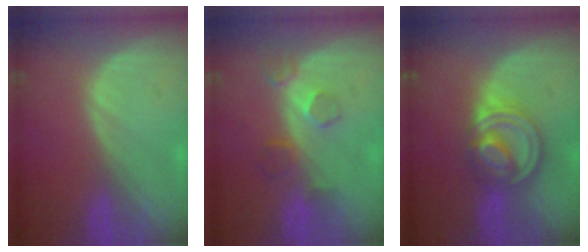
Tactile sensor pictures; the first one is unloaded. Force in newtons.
{"total": 4.3, "press": 3.9, "slide": 1.7}
{"total": 8.1, "press": 6.9, "slide": 4.2}